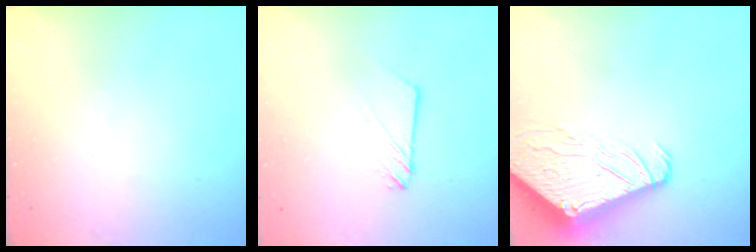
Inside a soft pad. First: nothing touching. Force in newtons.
{"total": 2.1, "press": 2.1, "slide": 0.1}
{"total": 10.1, "press": 10.0, "slide": 1.1}